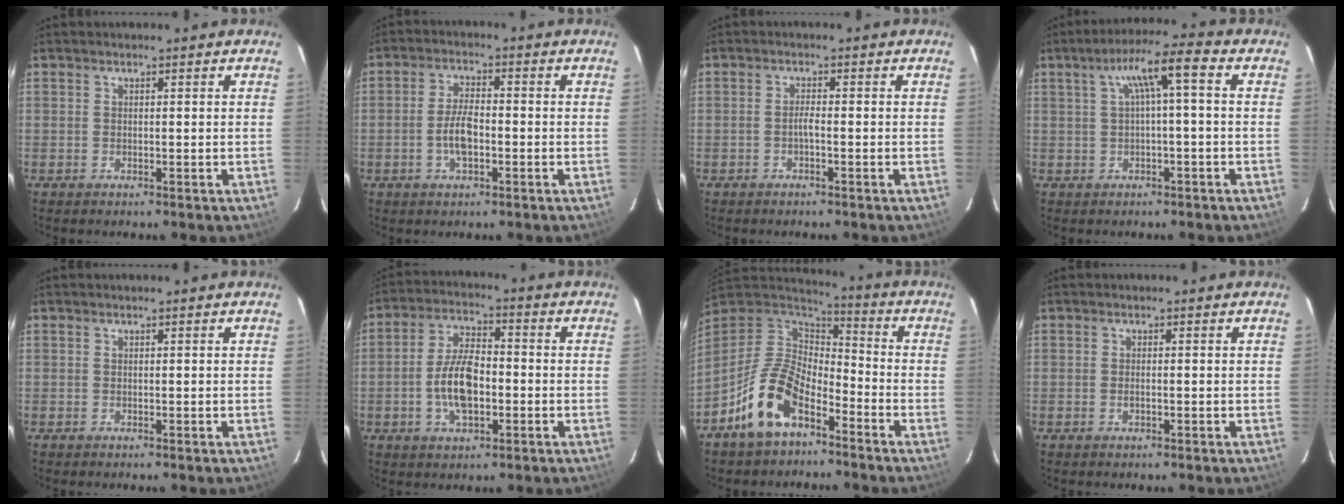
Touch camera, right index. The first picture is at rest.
{"total": 5.4, "force": [-1.6, 2.2, 4.7], "torque": [-0.097, 0.005, -0.030]}
{"total": 1.3, "force": [-0.8, 0.0, 1.1], "torque": [-0.022, 0.003, -0.016]}
{"total": 6.6, "force": [0.8, 0.6, 6.6], "torque": [-0.123, 0.022, 0.022]}
{"total": 0.0}
{"total": 9.6, "force": [-2.2, 4.6, 8.1], "torque": [-0.163, 0.008, -0.038]}
{"total": 14.2, "force": [-8.1, 7.2, 9.2], "torque": [-0.194, 0.004, -0.154]}
{"total": 0.7, "force": [-0.3, 0.3, 0.6], "torque": [-0.013, -0.001, -0.005]}